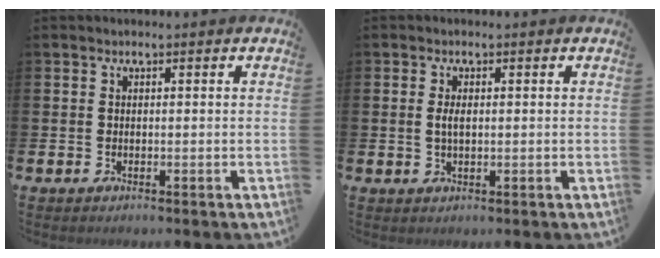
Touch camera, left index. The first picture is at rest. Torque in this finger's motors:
{"motor_torque": [0.38, 0.25, 0.05, 0.03]}